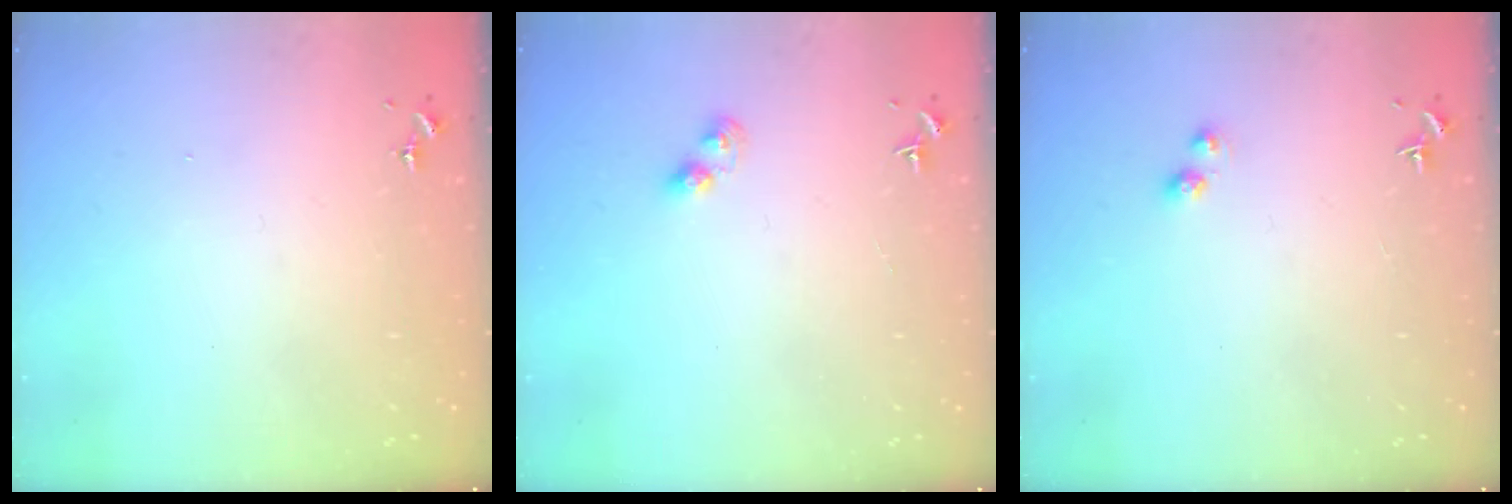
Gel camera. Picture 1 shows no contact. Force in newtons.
{"total": 3.7, "press": 3.7, "slide": 0.2}
{"total": 3.2, "press": 3.1, "slide": 0.6}